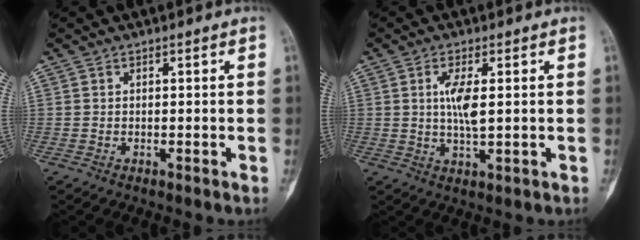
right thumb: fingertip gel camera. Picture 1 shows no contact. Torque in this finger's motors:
{"motor_torque": [0.71, 1.10, 0.84, -0.09, 0.35]}